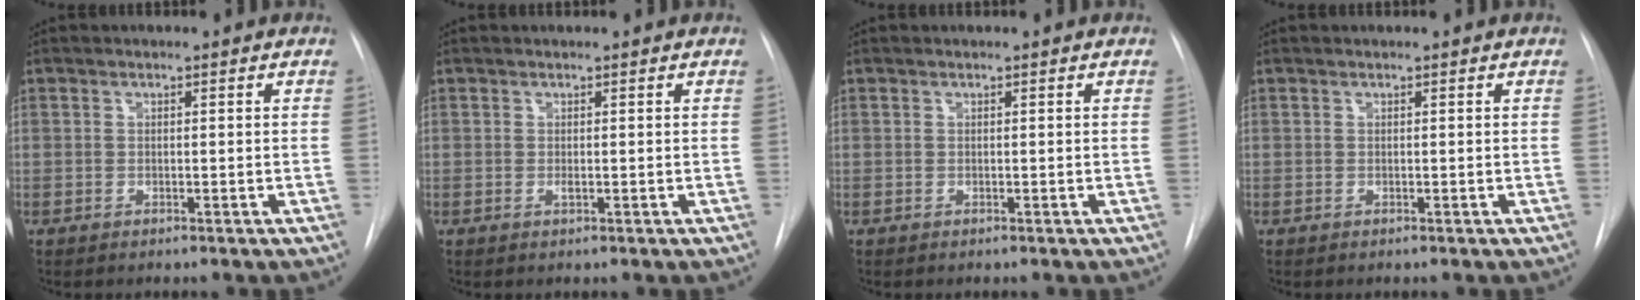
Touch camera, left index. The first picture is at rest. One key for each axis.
{"total": 0.8, "fx": 0.3, "fy": 0.2, "fz": 0.7, "tx": -0.017, "ty": 0.005, "tz": 0.006}
{"total": 0.0}
{"total": 0.0}